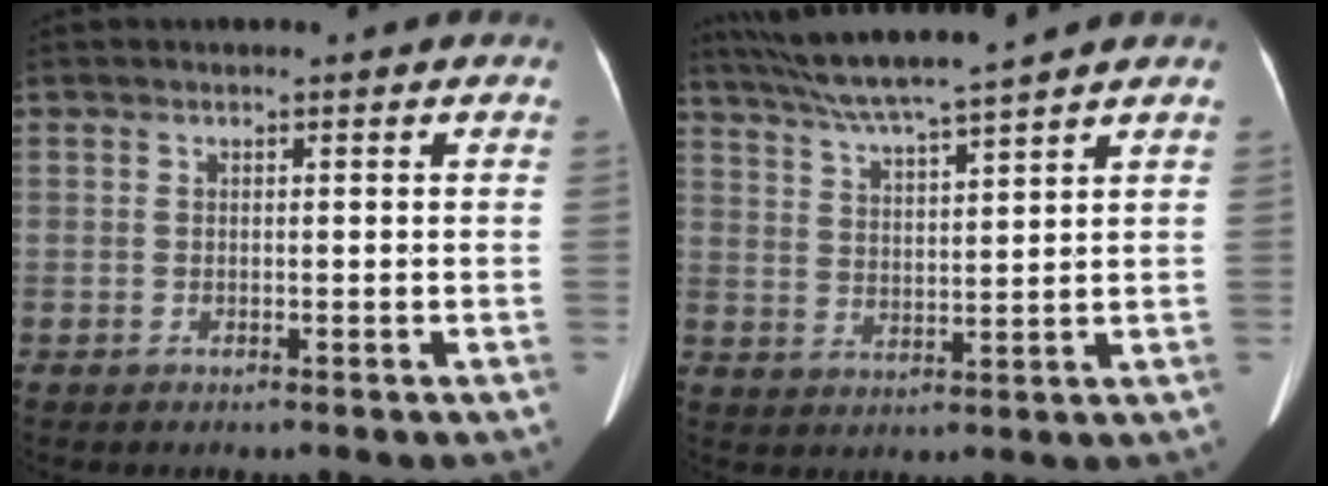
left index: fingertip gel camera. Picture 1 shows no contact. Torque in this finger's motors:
{"motor_torque": [0.89, -1.25, 0.35, 0.17]}